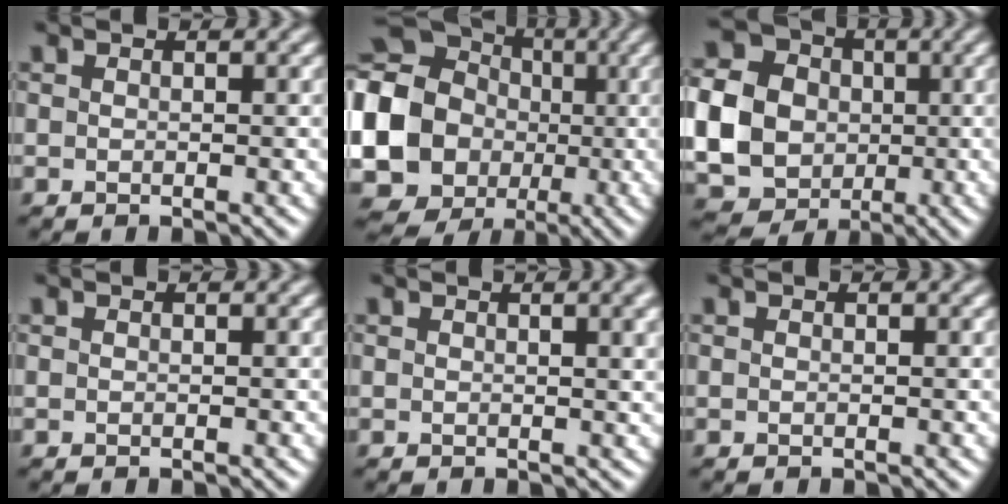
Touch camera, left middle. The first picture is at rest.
{"total": 18.6, "force": [-0.2, 17.3, 7.0], "torque": [-0.175, 0.004, -0.053]}
{"total": 10.7, "force": [-0.6, 9.6, 4.8], "torque": [-0.124, -0.011, -0.026]}
{"total": 0.0}
{"total": 3.8, "force": [1.5, 1.4, 3.2], "torque": [-0.030, 0.008, 0.020]}
{"total": 0.0}